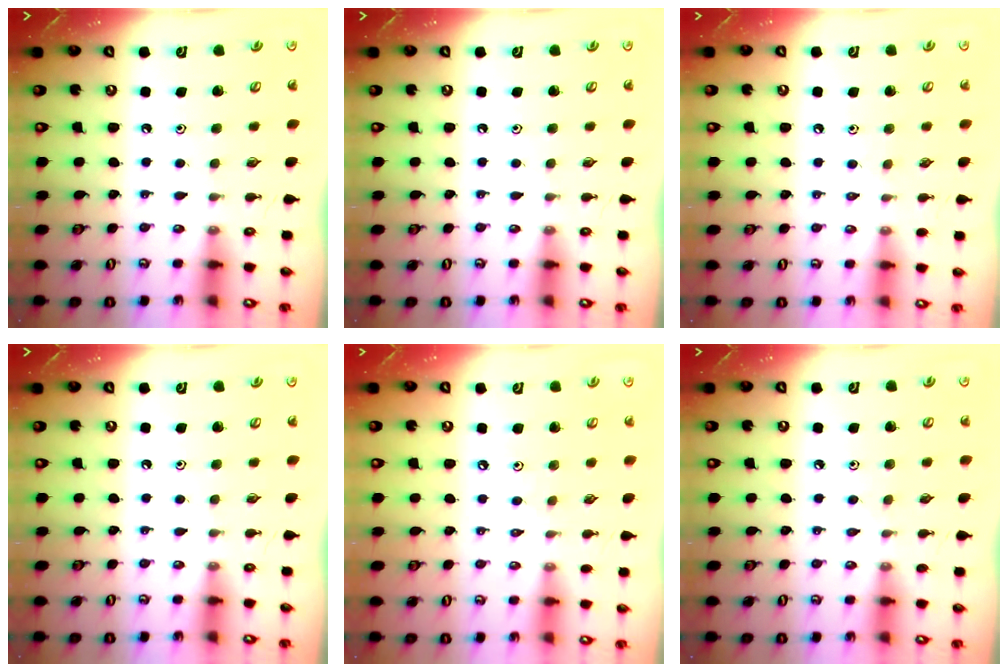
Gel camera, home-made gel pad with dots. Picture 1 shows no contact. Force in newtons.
{"total": 0.0}
{"total": 2.4, "press": 2.4, "slide": 0.5}
{"total": 0.0}
{"total": 2.3, "press": 2.3, "slide": 0.5}
{"total": 2.9, "press": 2.8, "slide": 0.4}